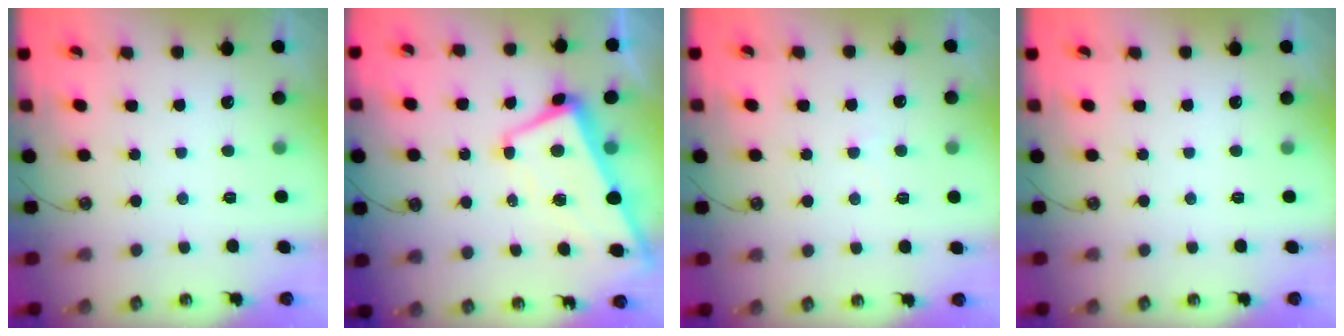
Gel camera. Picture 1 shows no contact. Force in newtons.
{"total": 1.6, "press": 1.2, "slide": 1.1}
{"total": 1.3, "press": 1.3, "slide": 0.4}
{"total": 0.0}